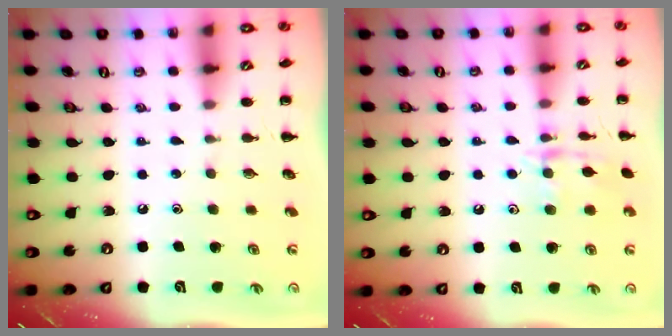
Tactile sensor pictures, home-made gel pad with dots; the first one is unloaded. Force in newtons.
{"total": 11.0, "press": 11.0, "slide": 0.6}